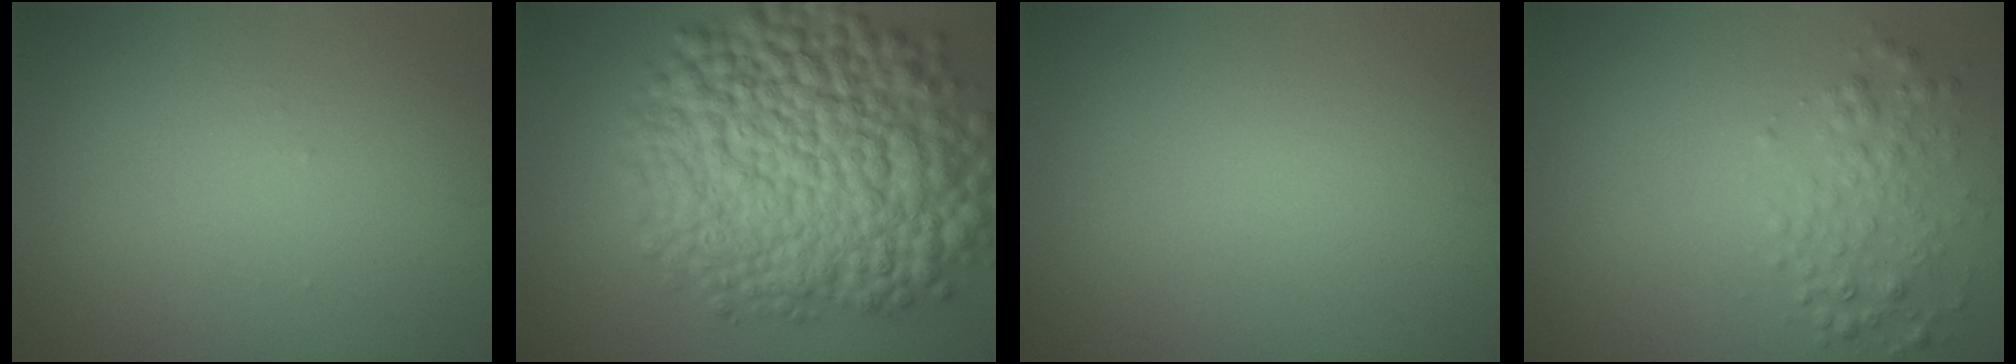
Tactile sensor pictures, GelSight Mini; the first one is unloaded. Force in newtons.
{"total": 15.7, "press": 15.7, "slide": 0.6}
{"total": 0.0}
{"total": 2.4, "press": 2.4, "slide": 0.1}